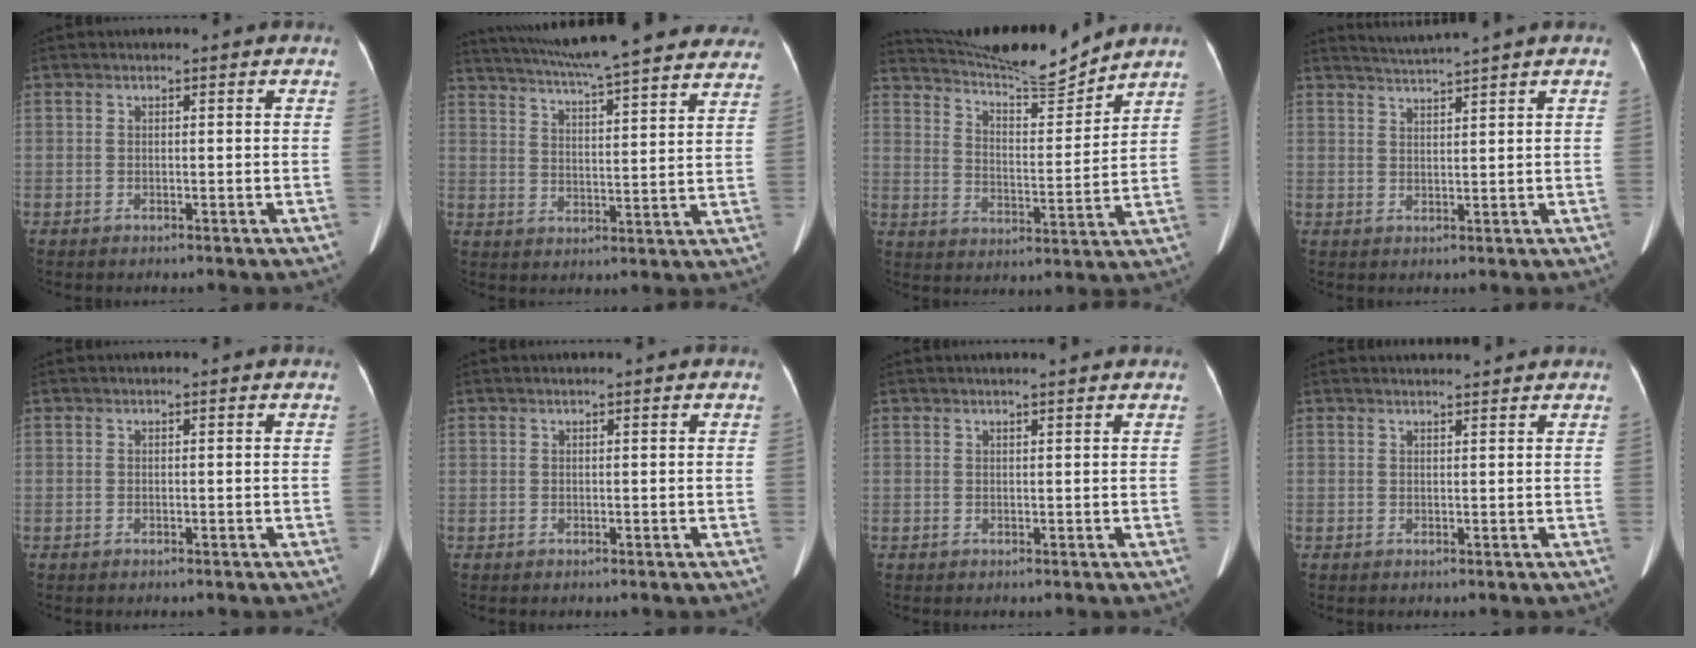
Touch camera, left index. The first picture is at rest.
{"total": 28.8, "force": [25.5, 2.8, 13.1], "torque": [-0.216, -0.021, 0.326]}
{"total": 13.1, "force": [12.7, -0.7, 3.3], "torque": [-0.064, -0.016, 0.207]}
{"total": 3.7, "force": [3.3, -1.6, 0.4], "torque": [-0.008, 0.001, 0.065]}
{"total": 0.0}
{"total": 0.9, "force": [0.8, -0.1, 0.4], "torque": [-0.005, 0.013, 0.017]}
{"total": 3.6, "force": [3.3, 0.0, 1.6], "torque": [-0.020, 0.015, 0.039]}
{"total": 3.8, "force": [3.8, 0.0, 0.8], "torque": [-0.014, 0.019, 0.047]}